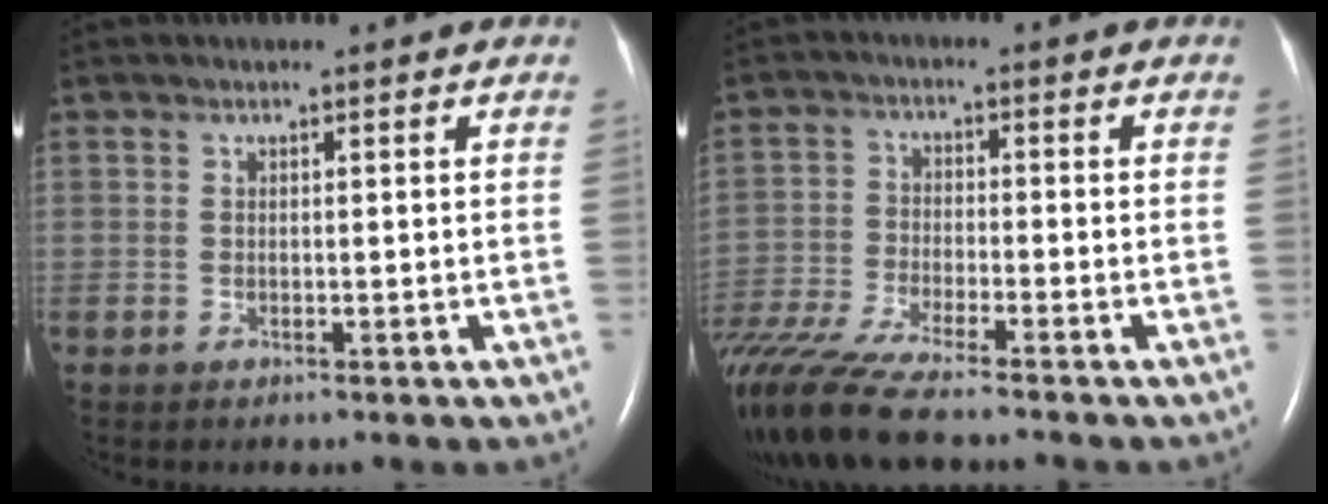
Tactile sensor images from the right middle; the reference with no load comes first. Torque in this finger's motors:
{"motor_torque": [1.03, -1.11, 0.50, 0.21]}